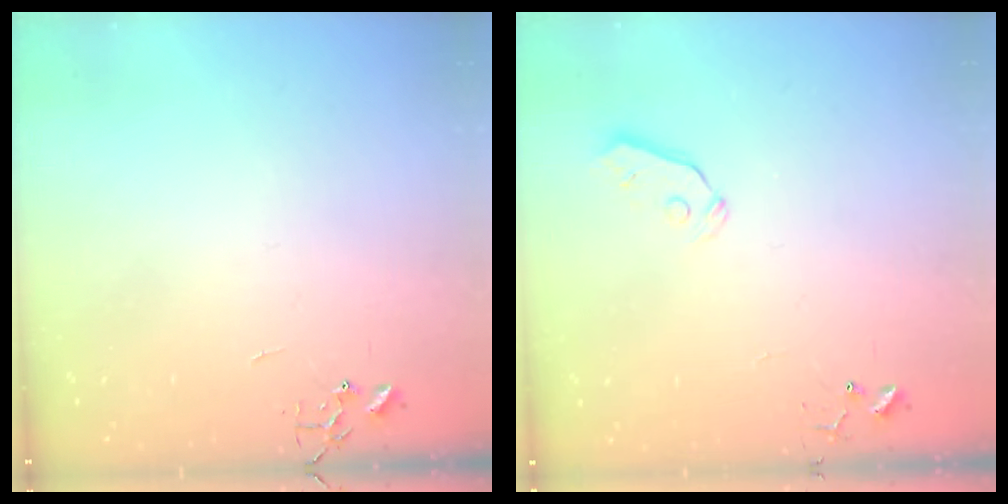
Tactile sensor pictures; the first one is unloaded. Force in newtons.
{"total": 3.4, "press": 3.4, "slide": 0.4}